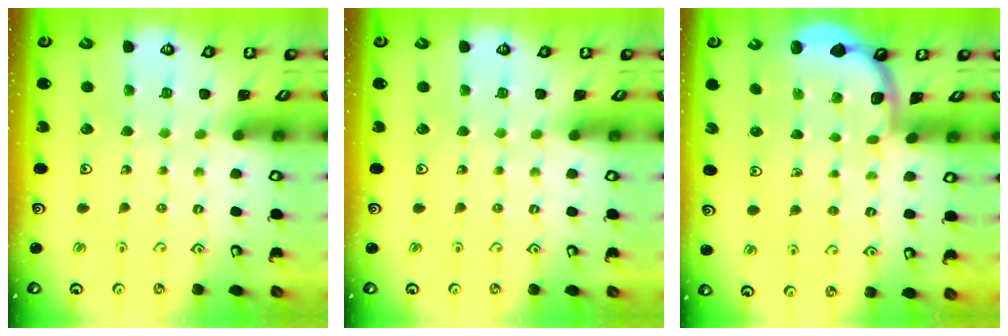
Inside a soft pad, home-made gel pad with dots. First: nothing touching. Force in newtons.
{"total": 0.0}
{"total": 1.9, "press": 1.9, "slide": 0.0}